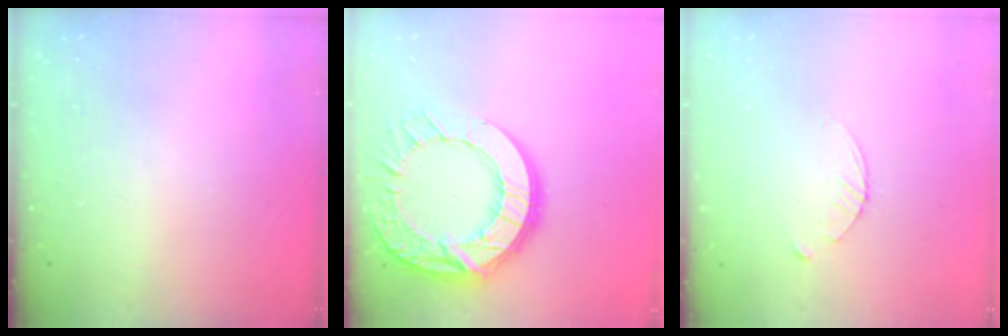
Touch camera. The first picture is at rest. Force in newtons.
{"total": 22.1, "press": 22.0, "slide": 2.0}
{"total": 2.9, "press": 2.9, "slide": 0.4}